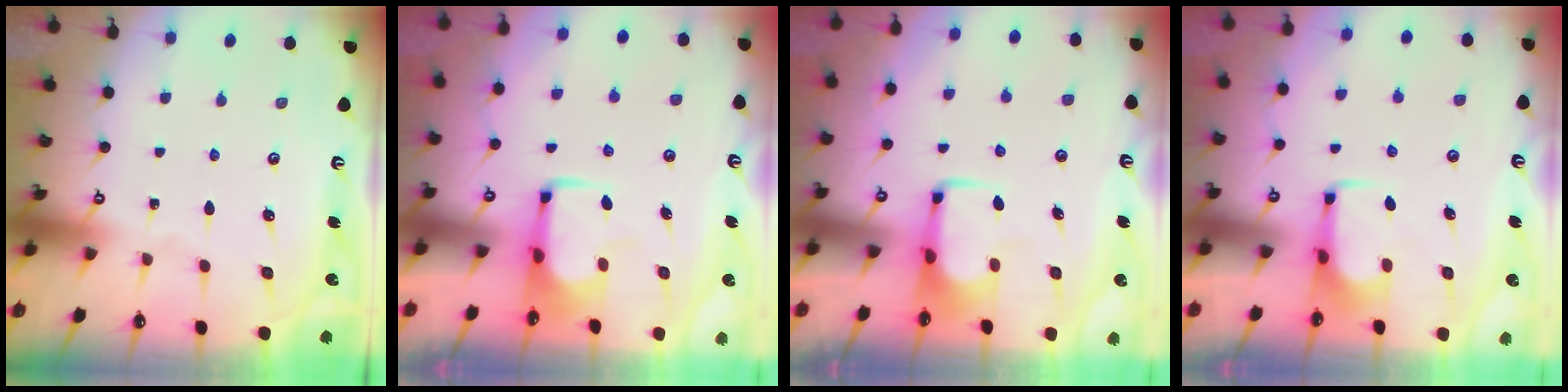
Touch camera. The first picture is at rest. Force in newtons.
{"total": 1.7, "press": 1.6, "slide": 0.4}
{"total": 2.0, "press": 2.0, "slide": 0.4}
{"total": 1.8, "press": 1.8, "slide": 0.2}